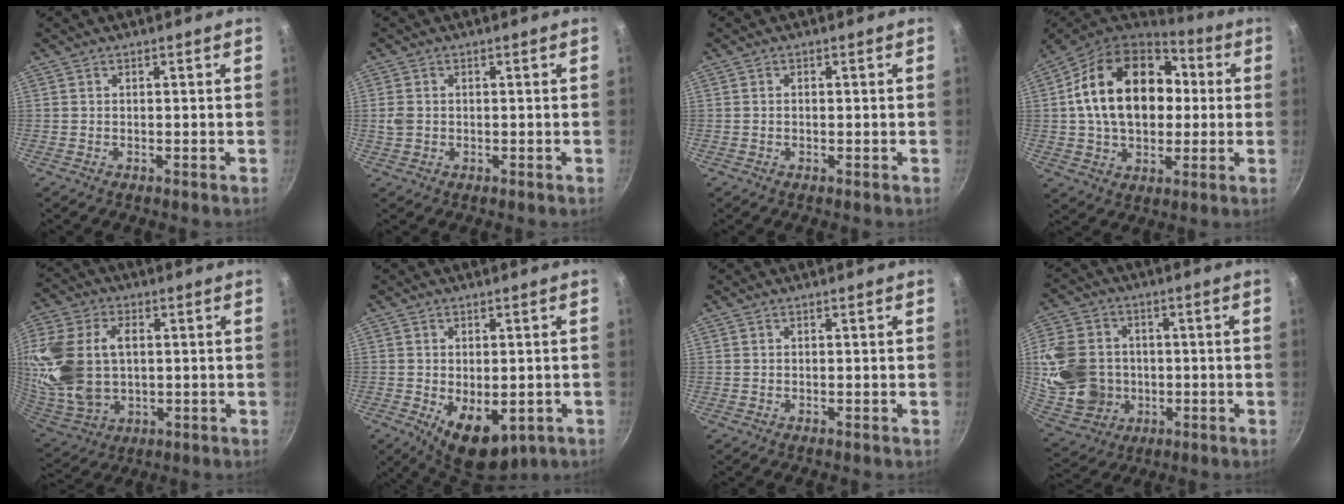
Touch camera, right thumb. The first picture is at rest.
{"total": 2.5, "force": [-0.1, 2.0, 1.4], "torque": [-0.026, 0.003, -0.001]}
{"total": 0.6, "force": [-0.1, 0.5, 0.4], "torque": [-0.007, 0.004, -0.001]}
{"total": 22.7, "force": [3.0, 15.9, 16.0], "torque": [-0.241, 0.031, 0.045]}
{"total": 19.6, "force": [2.5, 13.1, 14.4], "torque": [-0.304, -0.004, 0.056]}
{"total": 10.5, "force": [-3.0, 6.2, 7.8], "torque": [-0.090, -0.009, -0.026]}
{"total": 0.0}
{"total": 16.7, "force": [-0.5, 14.1, 9.0], "torque": [-0.172, 0.010, 0.004]}